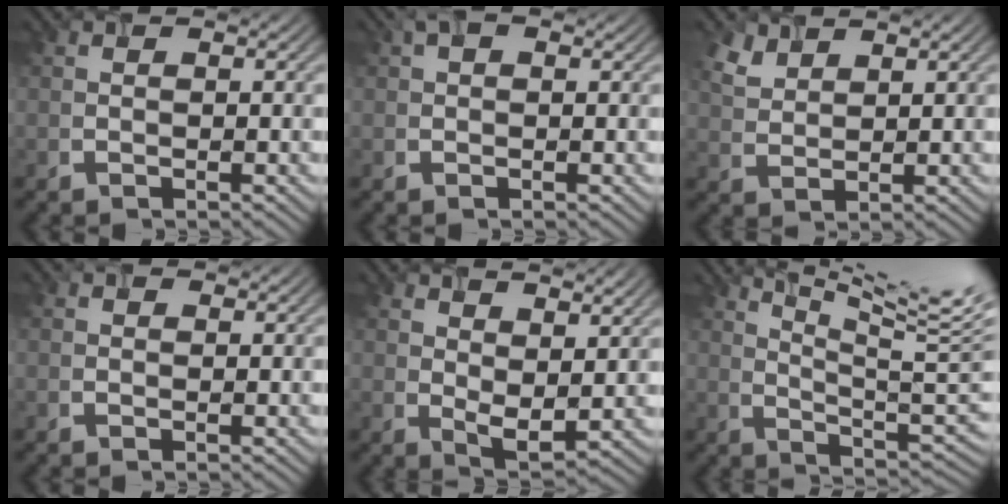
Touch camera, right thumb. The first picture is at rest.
{"total": 2.5, "force": [0.9, 1.4, 1.9], "torque": [-0.032, 0.011, 0.017]}
{"total": 3.3, "force": [2.5, 1.6, 1.6], "torque": [-0.044, 0.007, 0.063]}
{"total": 0.7, "force": [0.4, 0.6, 0.2], "torque": [0.000, 0.003, 0.003]}
{"total": 5.0, "force": [2.9, 2.2, 3.4], "torque": [-0.054, -0.003, 0.059]}
{"total": 13.3, "force": [8.0, 2.6, 10.2], "torque": [-0.173, 0.013, 0.118]}